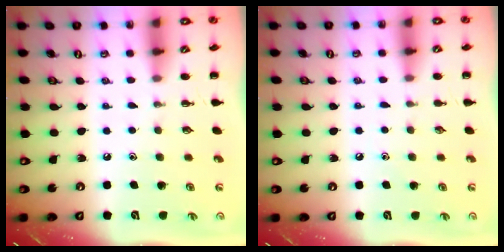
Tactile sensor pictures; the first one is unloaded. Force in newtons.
{"total": 4.2, "press": 3.9, "slide": 1.4}